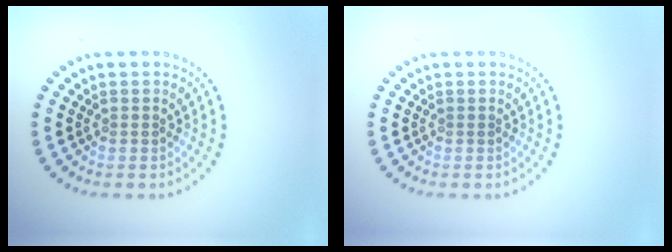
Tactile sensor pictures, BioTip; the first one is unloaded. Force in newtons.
{"total": 0.0}